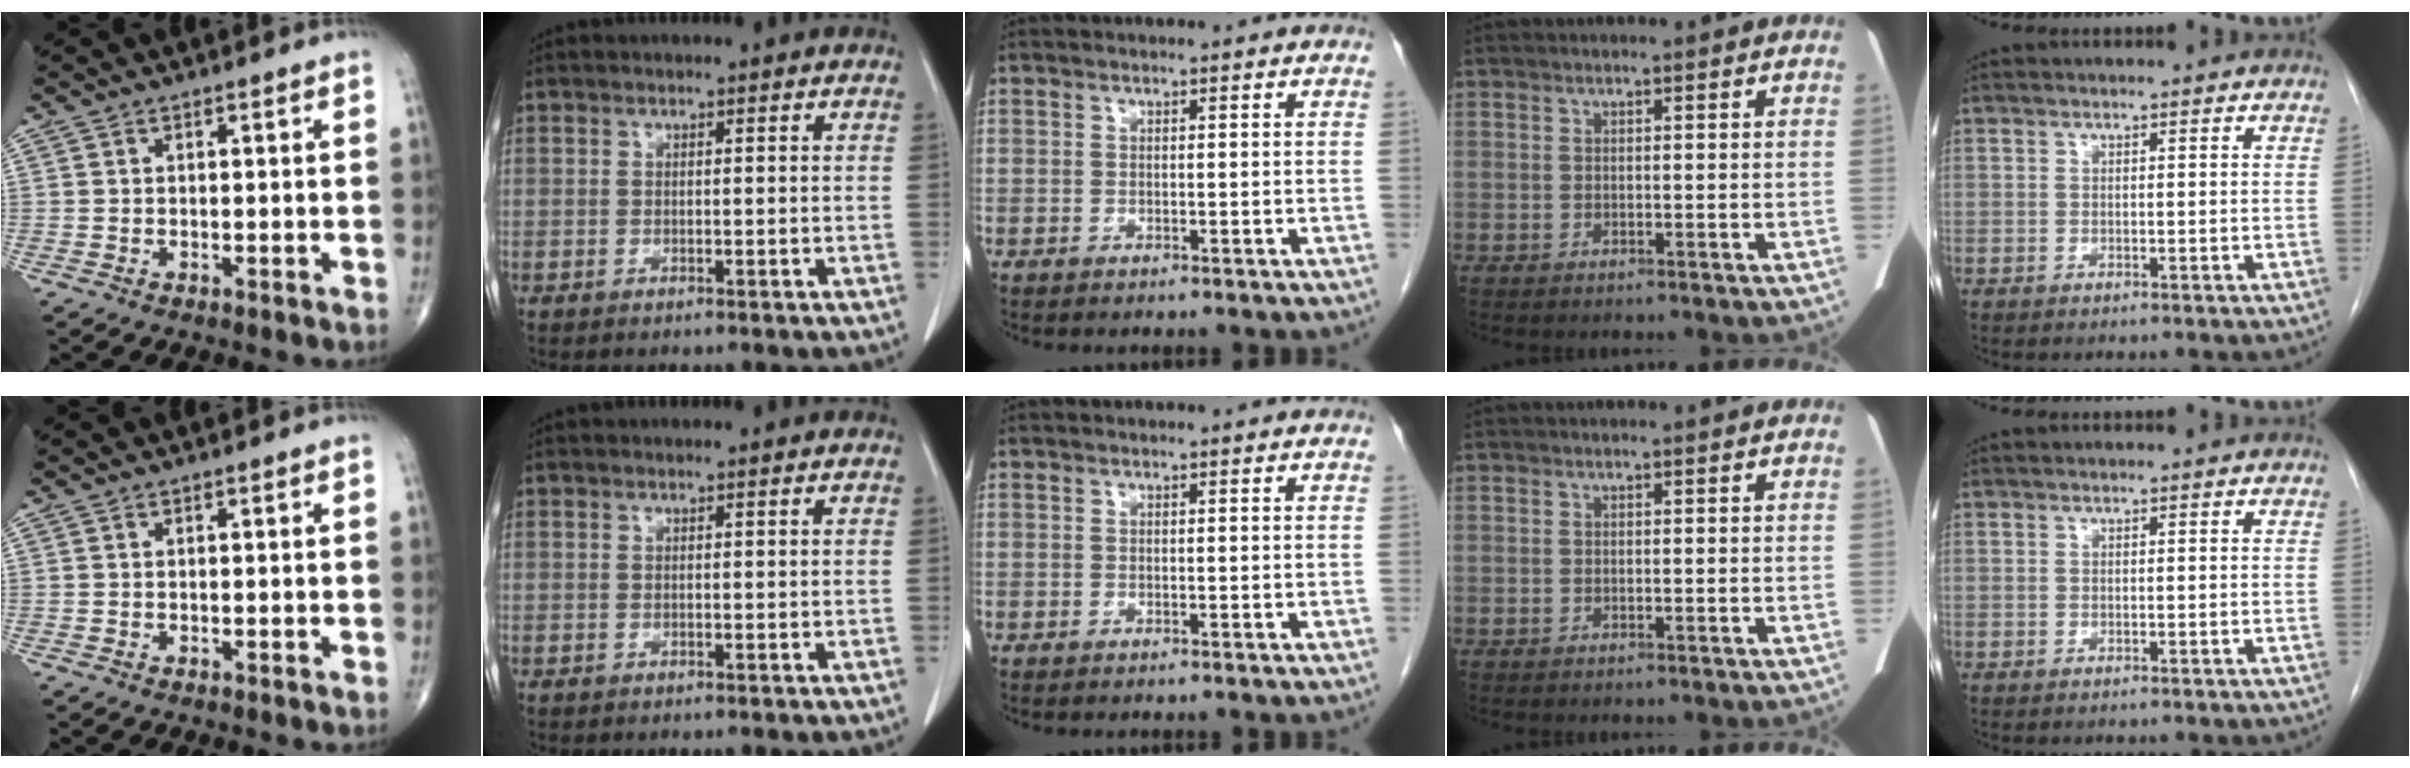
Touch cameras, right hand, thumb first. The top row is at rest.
{}